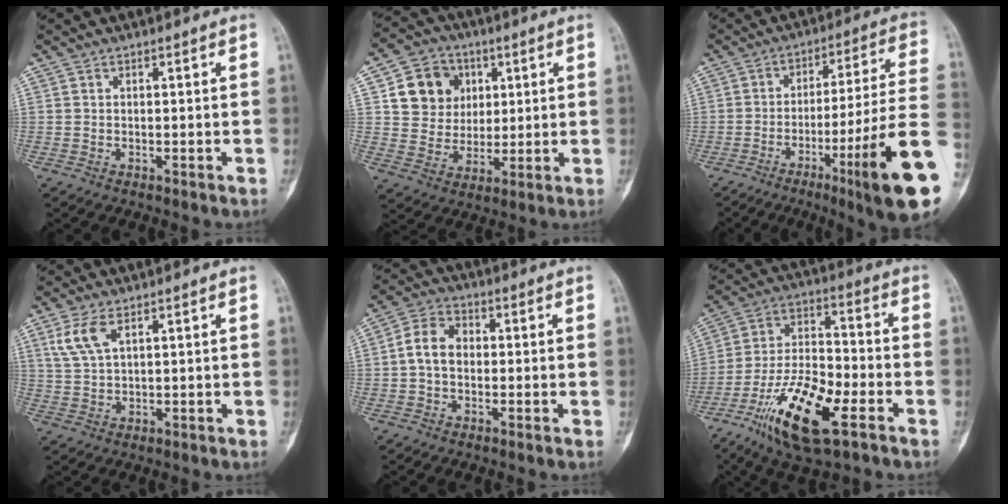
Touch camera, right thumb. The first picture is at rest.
{"total": 11.8, "force": [3.7, 10.4, 4.2], "torque": [-0.032, -0.005, 0.067]}
{"total": 20.6, "force": [-7.8, 0.5, 19.0], "torque": [-0.261, 0.013, -0.121]}
{"total": 5.4, "force": [2.6, 2.2, 4.1], "torque": [-0.096, 0.000, 0.063]}
{"total": 6.7, "force": [-0.2, 4.9, 4.6], "torque": [-0.075, 0.021, -0.013]}
{"total": 18.2, "force": [-9.0, 6.5, 14.4], "torque": [-0.268, 0.043, -0.159]}